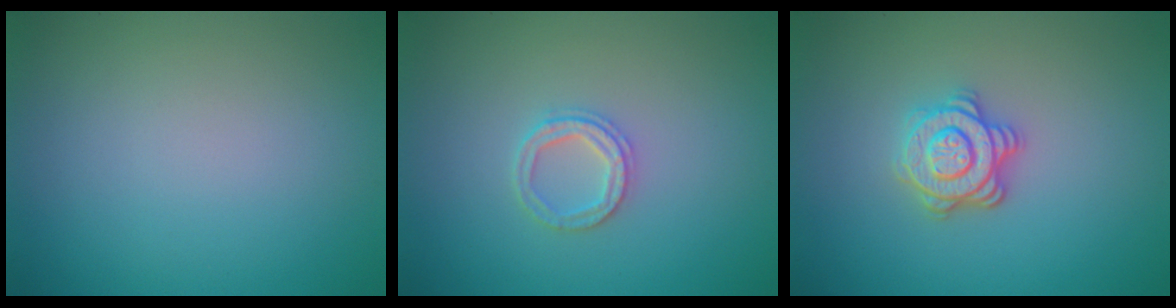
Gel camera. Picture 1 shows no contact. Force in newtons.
{"total": 2.1, "press": 2.0, "slide": 0.4}
{"total": 3.6, "press": 3.1, "slide": 1.9}